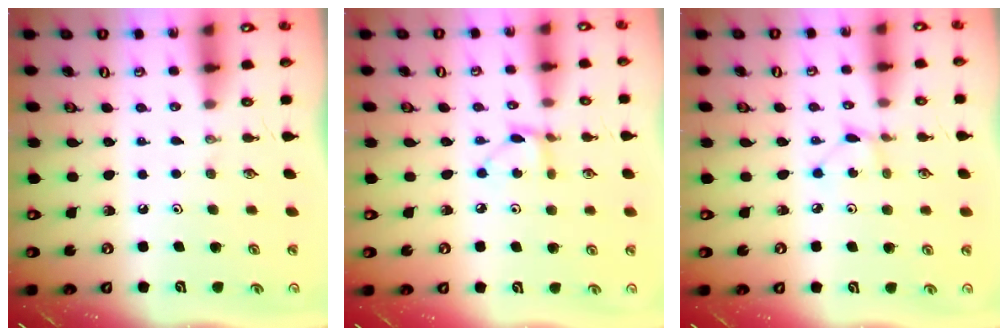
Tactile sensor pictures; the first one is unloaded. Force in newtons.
{"total": 4.8, "press": 4.7, "slide": 0.5}
{"total": 1.3, "press": 1.3, "slide": 0.1}